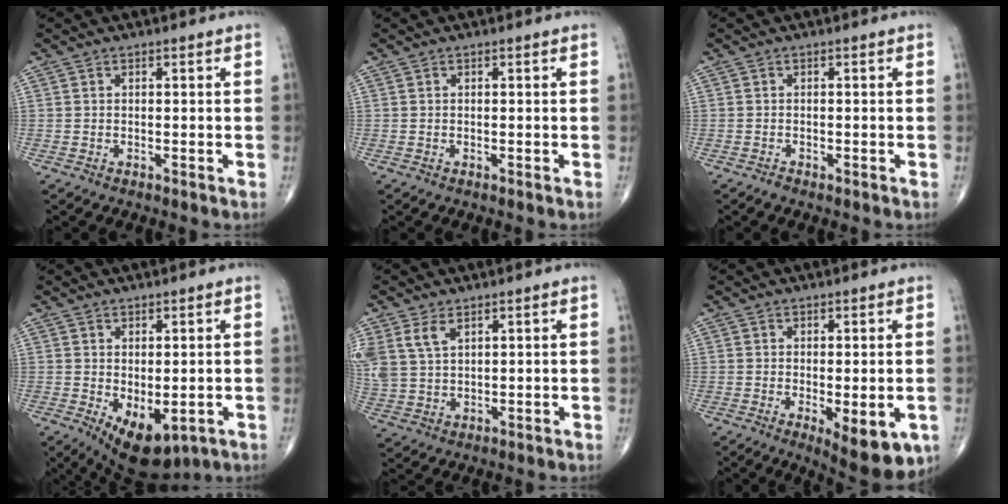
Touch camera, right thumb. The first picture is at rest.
{"total": 0.0}
{"total": 0.6, "force": [-0.5, 0.3, 0.1], "torque": [-0.003, -0.001, -0.011]}
{"total": 8.9, "force": [-2.7, 4.6, 7.1], "torque": [-0.096, -0.008, -0.023]}
{"total": 6.6, "force": [3.4, 3.9, 4.1], "torque": [-0.090, -0.004, 0.080]}
{"total": 9.9, "force": [-3.4, 3.9, 8.4], "torque": [-0.103, -0.014, -0.042]}